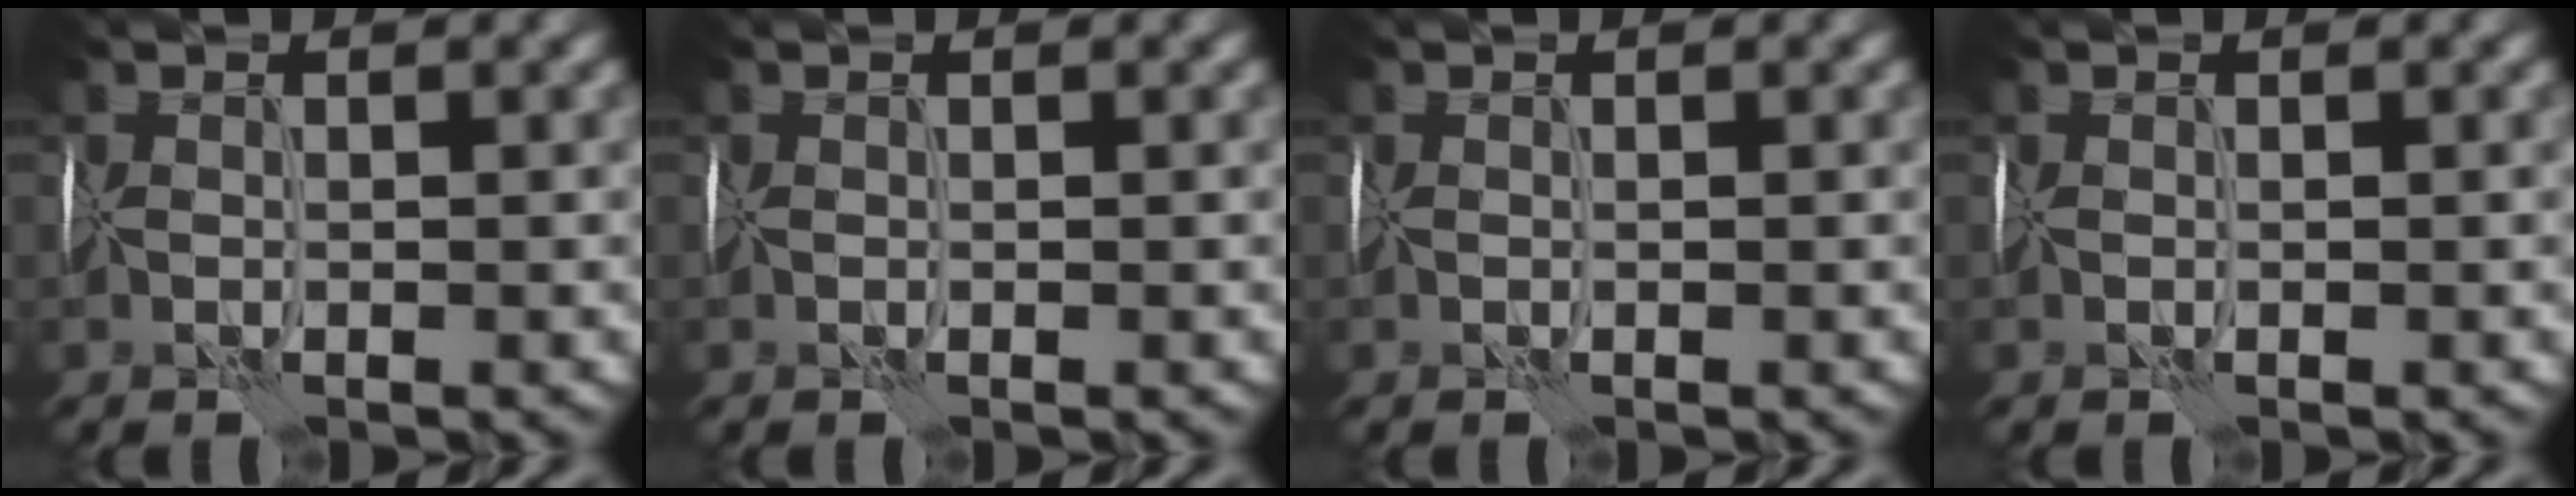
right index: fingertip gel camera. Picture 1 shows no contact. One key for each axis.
{"total": 0.0}
{"total": 0.0}
{"total": 0.0}